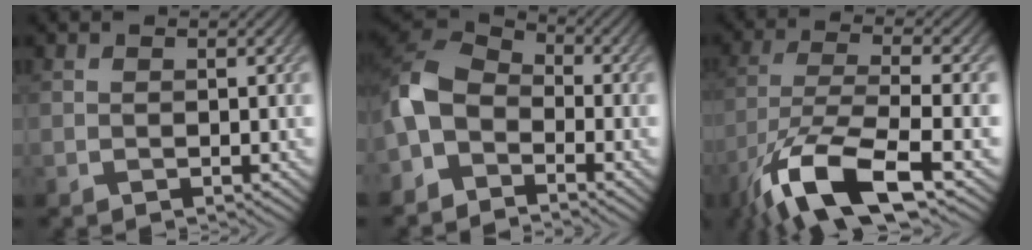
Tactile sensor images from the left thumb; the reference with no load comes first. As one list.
[{"total": 8.2, "force": [-3.8, 5.3, 5.0], "torque": [-0.113, -0.002, -0.093]}, {"total": 12.9, "force": [-7.3, 3.8, 9.8], "torque": [-0.202, -0.015, -0.144]}]